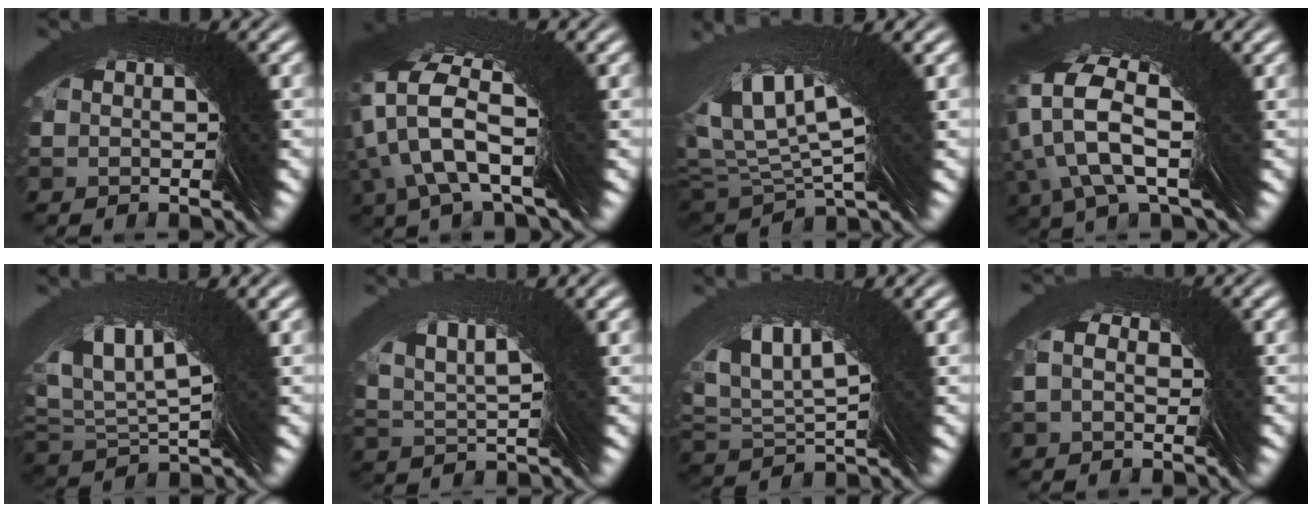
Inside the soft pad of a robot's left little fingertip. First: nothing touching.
{"total": 5.5, "force": [4.5, -3.1, 0.2], "torque": [0.001, 0.058, 0.052]}
{"total": 6.7, "force": [4.4, -0.7, 5.0], "torque": [-0.084, 0.042, 0.068]}
{"total": 5.4, "force": [4.3, -3.0, 1.0], "torque": [-0.017, 0.050, 0.054]}
{"total": 3.9, "force": [2.6, -1.9, 2.1], "torque": [-0.041, 0.030, 0.043]}
{"total": 6.3, "force": [5.0, -3.9, 0.0], "torque": [0.016, 0.050, 0.067]}
{"total": 3.8, "force": [2.8, -2.1, 1.6], "torque": [-0.026, 0.027, 0.045]}
{"total": 1.5, "force": [1.3, 0.6, 0.6], "torque": [0.003, 0.018, 0.016]}